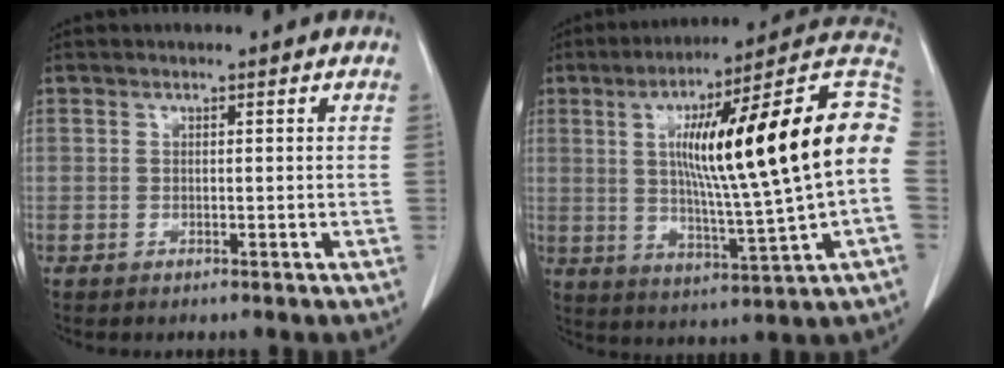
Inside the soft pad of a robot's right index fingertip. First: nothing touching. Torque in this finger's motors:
{"motor_torque": [2.14, 0.00, 1.05, 0.21]}